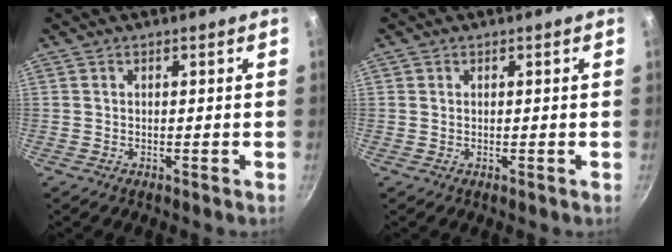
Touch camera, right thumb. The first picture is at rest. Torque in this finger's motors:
{"motor_torque": [-0.72, 0.01, -0.53, 0.33, 0.03]}